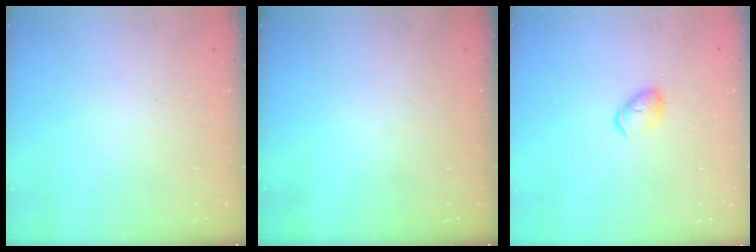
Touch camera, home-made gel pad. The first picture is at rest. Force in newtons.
{"total": 0.0}
{"total": 4.1, "press": 4.0, "slide": 0.8}